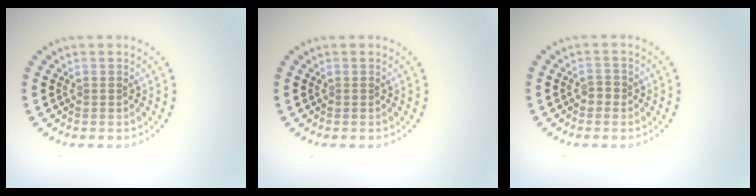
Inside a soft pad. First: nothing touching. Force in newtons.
{"total": 0.0}
{"total": 1.0, "press": 0.9, "slide": 0.4}